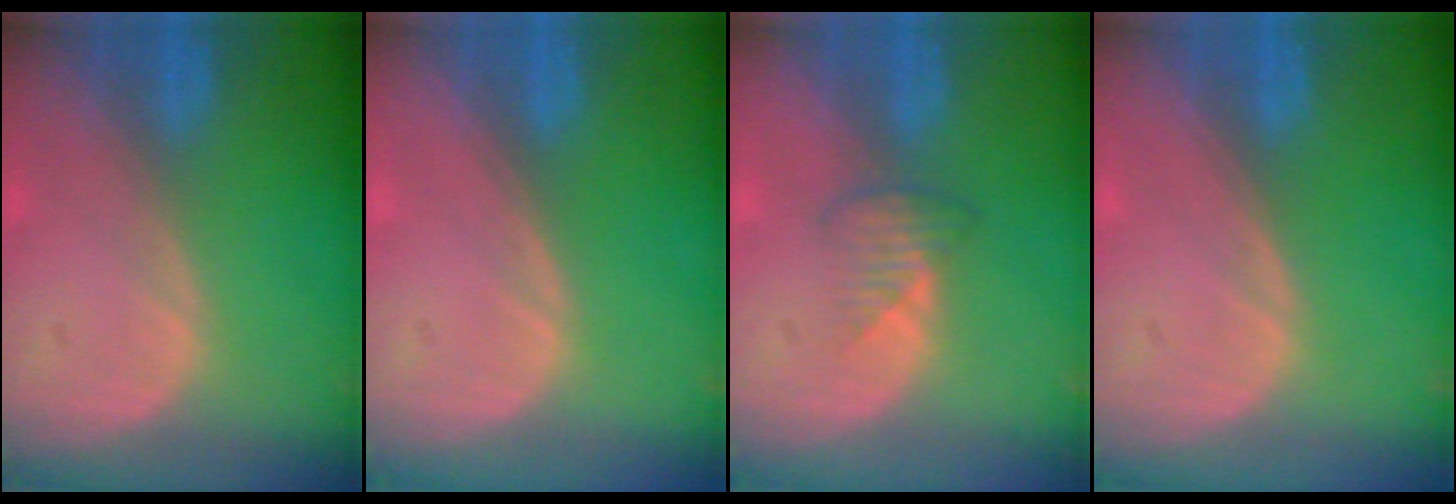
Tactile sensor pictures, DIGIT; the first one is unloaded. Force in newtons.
{"total": 0.0}
{"total": 2.7, "press": 2.6, "slide": 0.6}
{"total": 0.0}